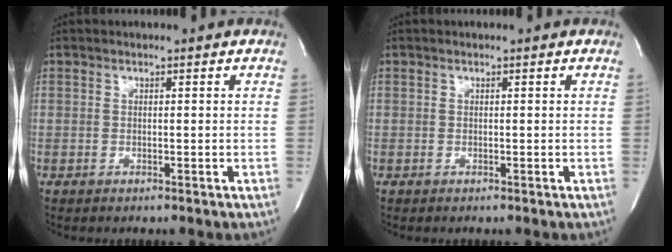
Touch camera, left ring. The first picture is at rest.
{"total": 0.0}